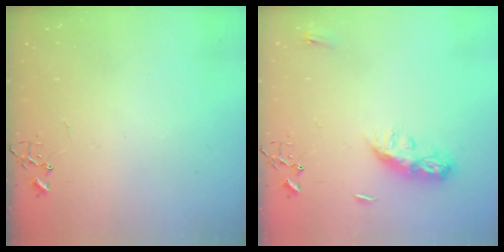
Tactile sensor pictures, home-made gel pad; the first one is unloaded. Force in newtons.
{"total": 8.7, "press": 8.7, "slide": 0.4}